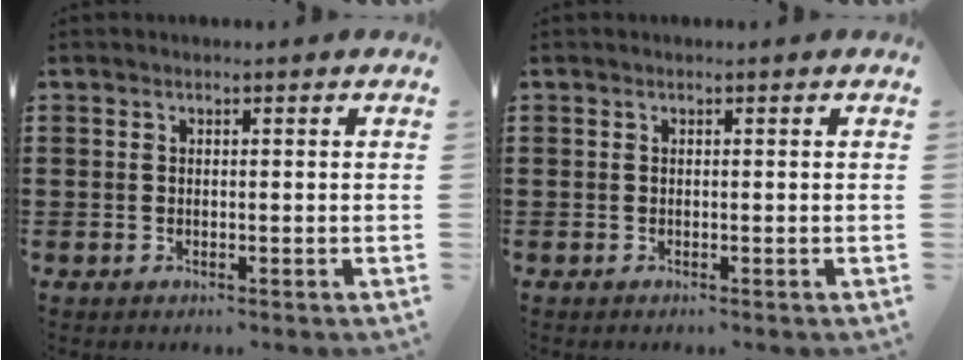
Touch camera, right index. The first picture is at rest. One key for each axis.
{"total": 0.0}